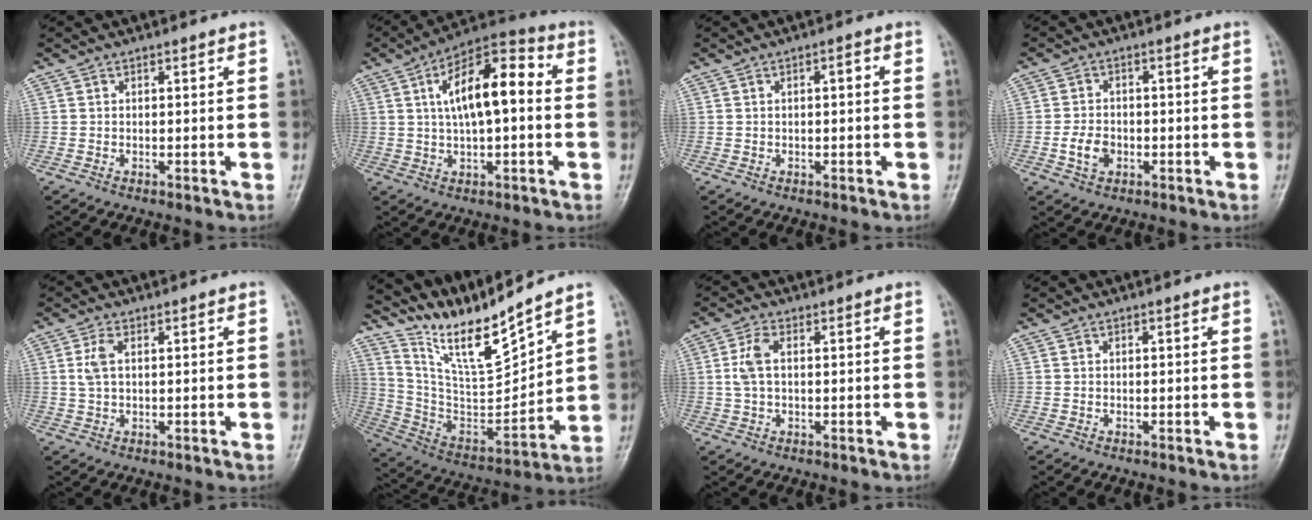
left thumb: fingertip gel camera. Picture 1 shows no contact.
{"total": 13.8, "force": [2.0, 6.0, 12.3], "torque": [-0.196, 0.030, 0.022]}
{"total": 1.5, "force": [0.2, 0.6, 1.4], "torque": [-0.021, 0.004, 0.001]}
{"total": 4.4, "force": [-1.4, 3.3, 2.6], "torque": [-0.041, 0.009, -0.028]}
{"total": 2.8, "force": [0.8, 1.4, 2.2], "torque": [-0.055, 0.006, 0.016]}
{"total": 14.5, "force": [12.9, 1.1, 6.6], "torque": [-0.103, -0.081, 0.259]}
{"total": 3.7, "force": [0.5, 2.0, 3.1], "torque": [-0.083, 0.007, 0.007]}
{"total": 0.0}